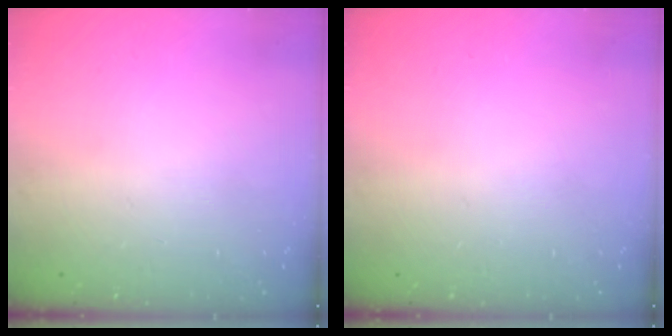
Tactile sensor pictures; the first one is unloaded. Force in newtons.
{"total": 0.0}